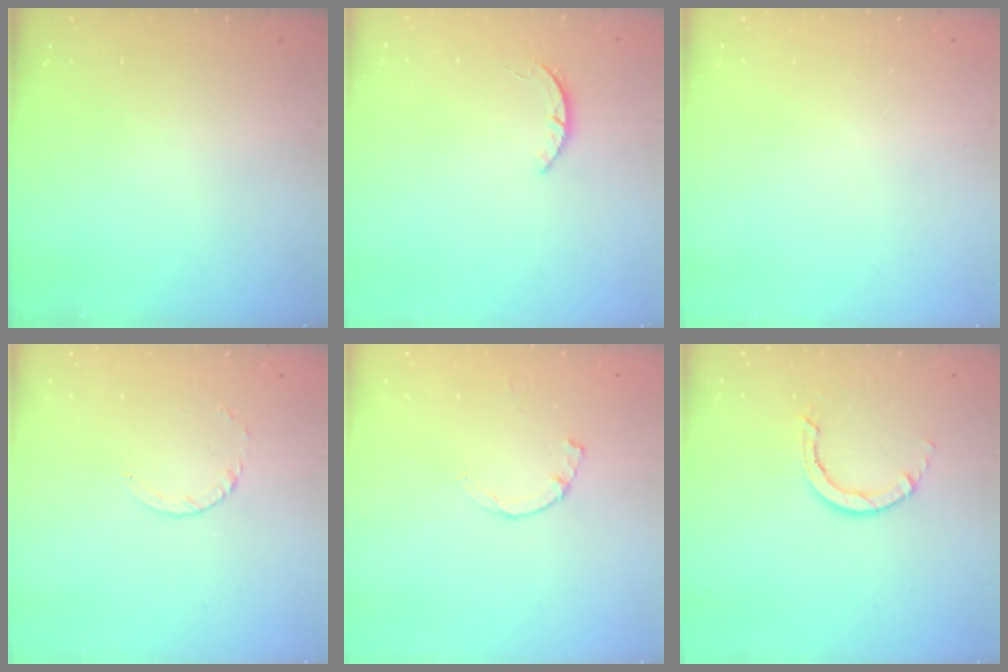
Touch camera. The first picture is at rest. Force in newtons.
{"total": 1.9, "press": 1.9, "slide": 0.3}
{"total": 0.0}
{"total": 2.4, "press": 2.4, "slide": 0.3}
{"total": 1.2, "press": 1.1, "slide": 0.3}
{"total": 2.8, "press": 2.8, "slide": 0.2}